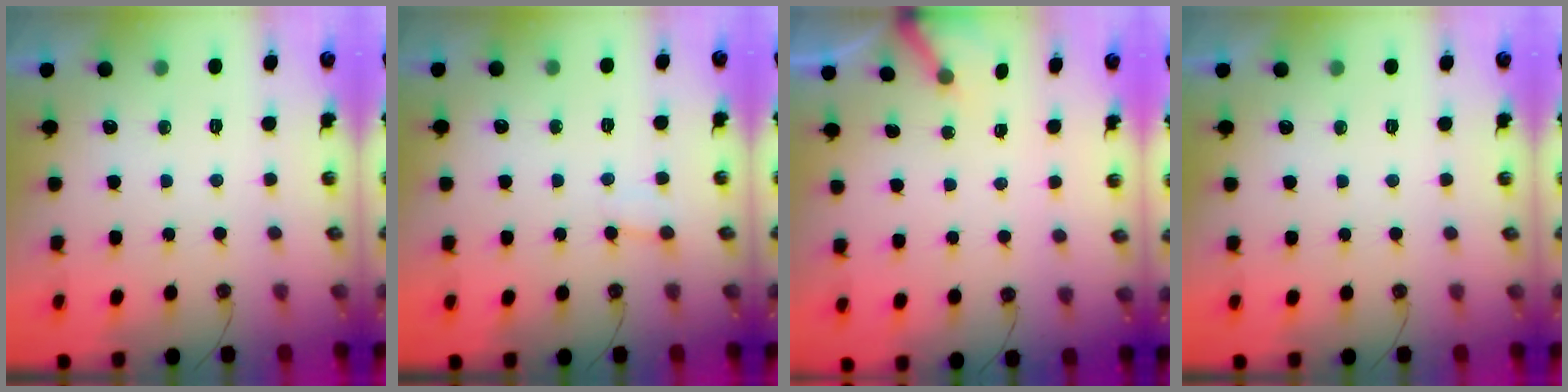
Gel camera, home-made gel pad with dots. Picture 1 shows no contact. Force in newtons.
{"total": 3.8, "press": 3.8, "slide": 0.3}
{"total": 2.5, "press": 2.5, "slide": 0.3}
{"total": 0.0}